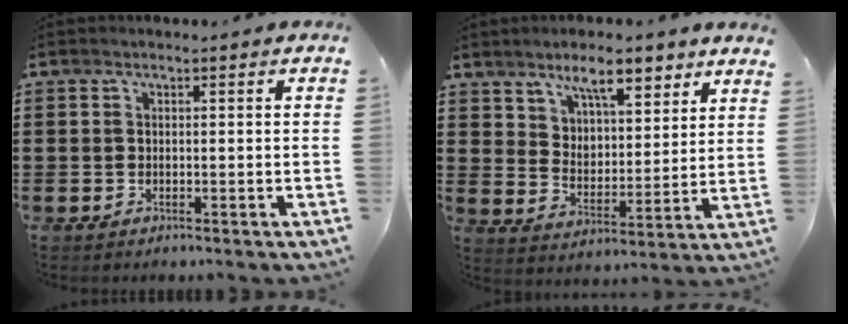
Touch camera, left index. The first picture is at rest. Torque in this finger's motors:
{"motor_torque": [1.07, -1.07, 0.40, 0.12]}